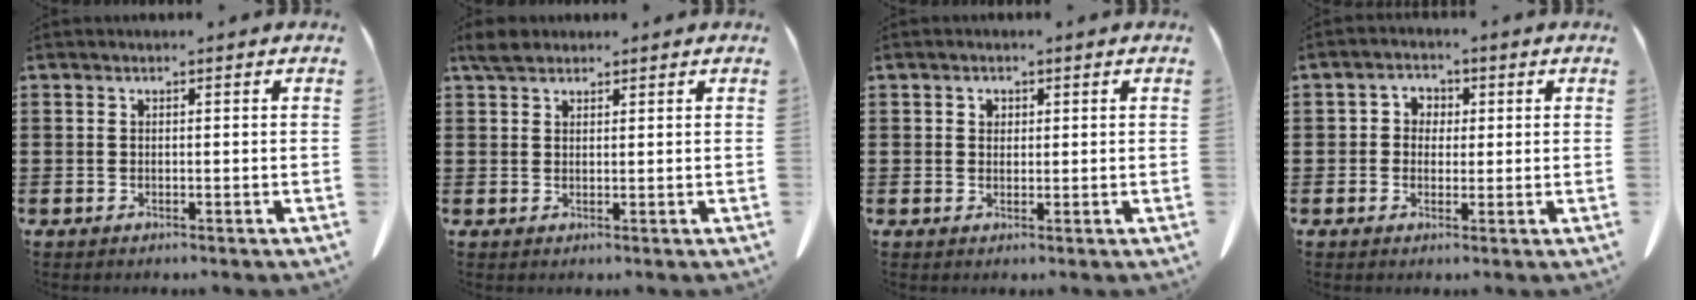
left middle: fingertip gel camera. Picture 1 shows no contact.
{"total": 2.6, "force": [2.1, 1.1, 1.1], "torque": [-0.027, 0.007, 0.040]}
{"total": 1.2, "force": [0.6, 1.0, 0.5], "torque": [-0.012, 0.006, 0.011]}
{"total": 2.4, "force": [0.1, 2.3, 0.7], "torque": [-0.026, 0.012, -0.004]}